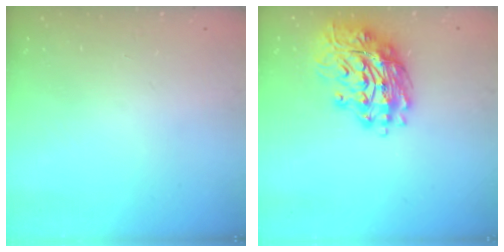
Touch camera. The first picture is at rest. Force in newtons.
{"total": 16.8, "press": 16.7, "slide": 1.9}